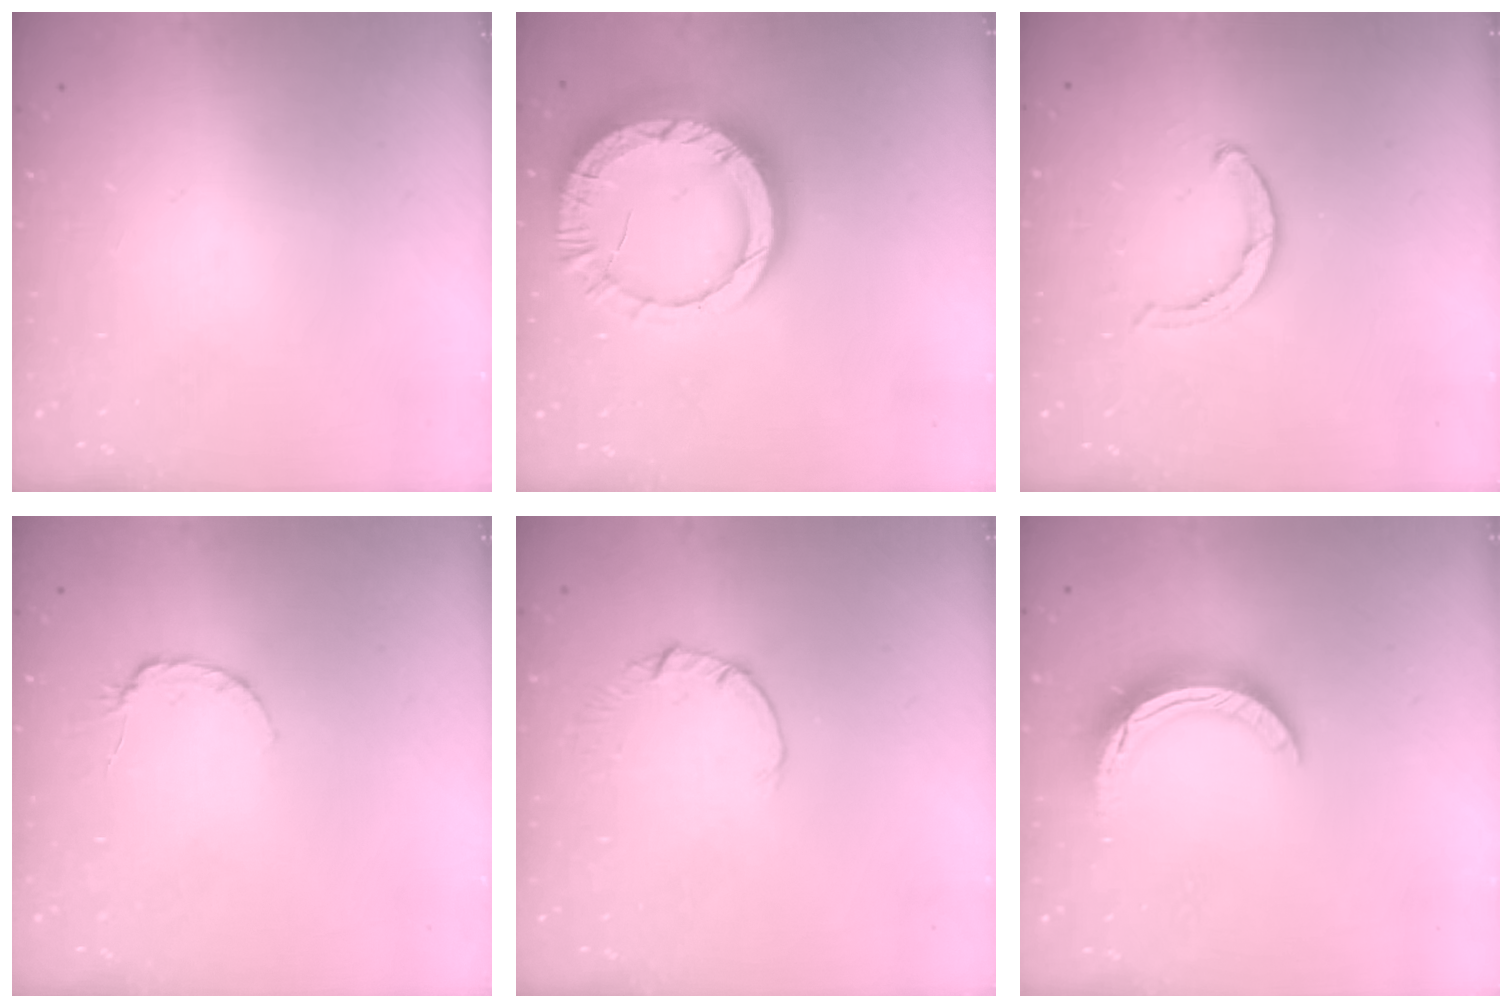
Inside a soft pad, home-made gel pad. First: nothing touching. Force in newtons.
{"total": 15.5, "press": 15.5, "slide": 1.3}
{"total": 3.7, "press": 3.7, "slide": 0.7}
{"total": 3.7, "press": 3.6, "slide": 0.5}
{"total": 0.5, "press": 0.5, "slide": 0.1}
{"total": 10.3, "press": 10.3, "slide": 0.3}